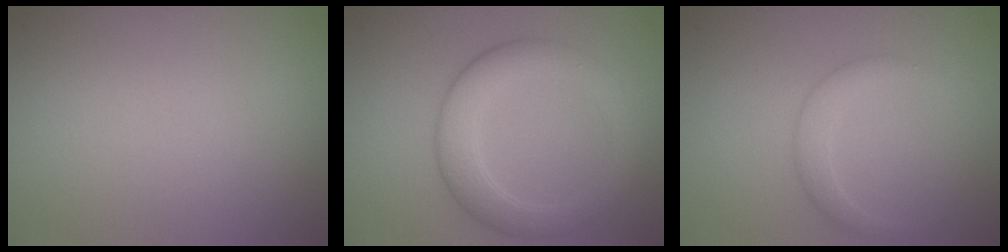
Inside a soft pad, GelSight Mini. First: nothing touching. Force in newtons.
{"total": 4.5, "press": 4.5, "slide": 0.3}
{"total": 1.9, "press": 1.9, "slide": 0.1}